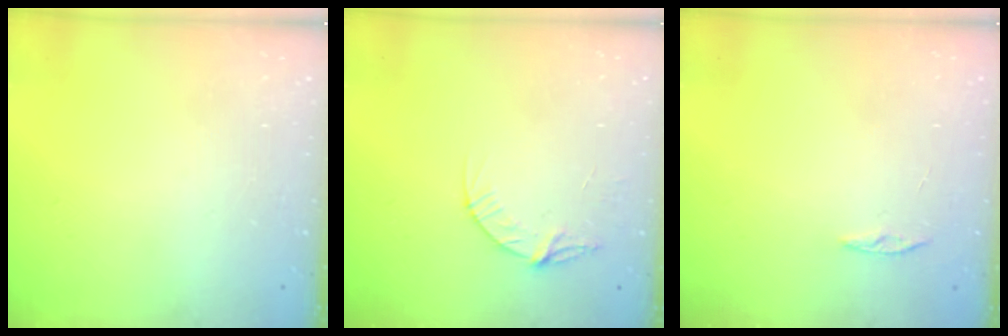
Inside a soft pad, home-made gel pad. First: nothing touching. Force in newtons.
{"total": 5.6, "press": 5.6, "slide": 0.6}
{"total": 4.0, "press": 3.9, "slide": 0.4}